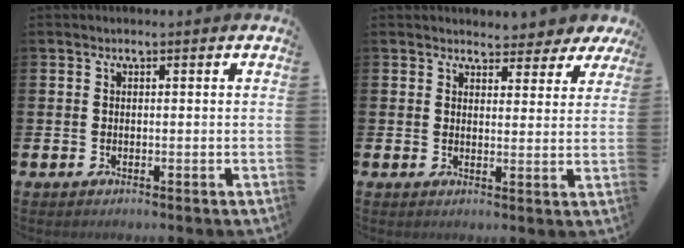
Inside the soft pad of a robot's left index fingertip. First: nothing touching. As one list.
[{"total": 4.1, "force": [3.9, 1.3, 0.3], "torque": [0.003, -0.028, 0.065]}]